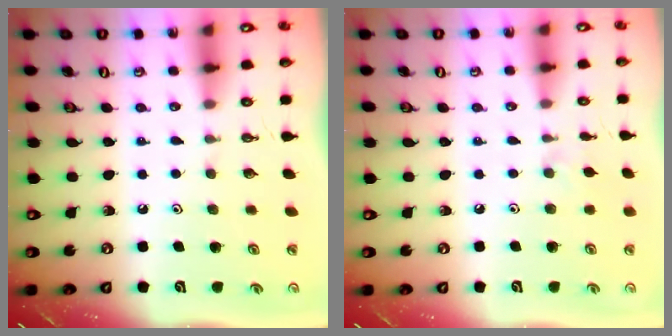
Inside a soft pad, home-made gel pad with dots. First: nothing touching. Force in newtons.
{"total": 2.7, "press": 2.7, "slide": 0.4}